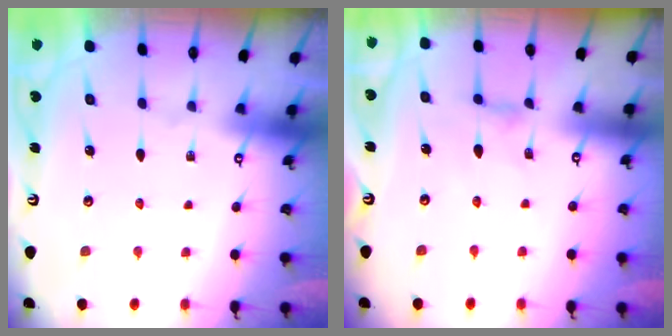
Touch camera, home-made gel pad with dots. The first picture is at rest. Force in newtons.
{"total": 1.8, "press": 1.7, "slide": 0.4}